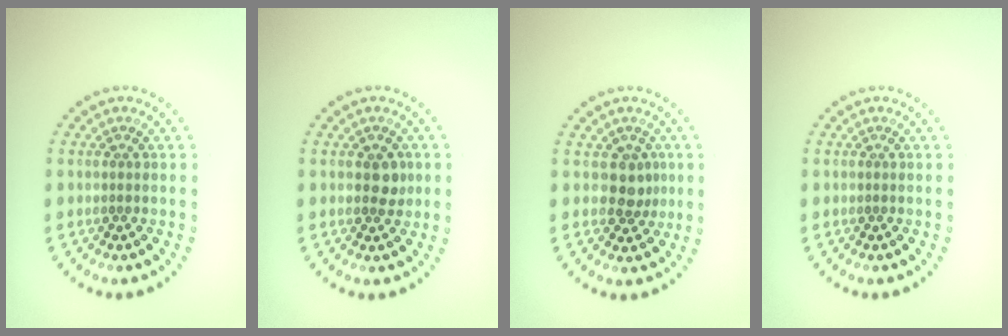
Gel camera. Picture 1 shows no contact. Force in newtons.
{"total": 1.8, "press": 1.7, "slide": 0.3}
{"total": 2.2, "press": 1.8, "slide": 1.2}
{"total": 0.0}